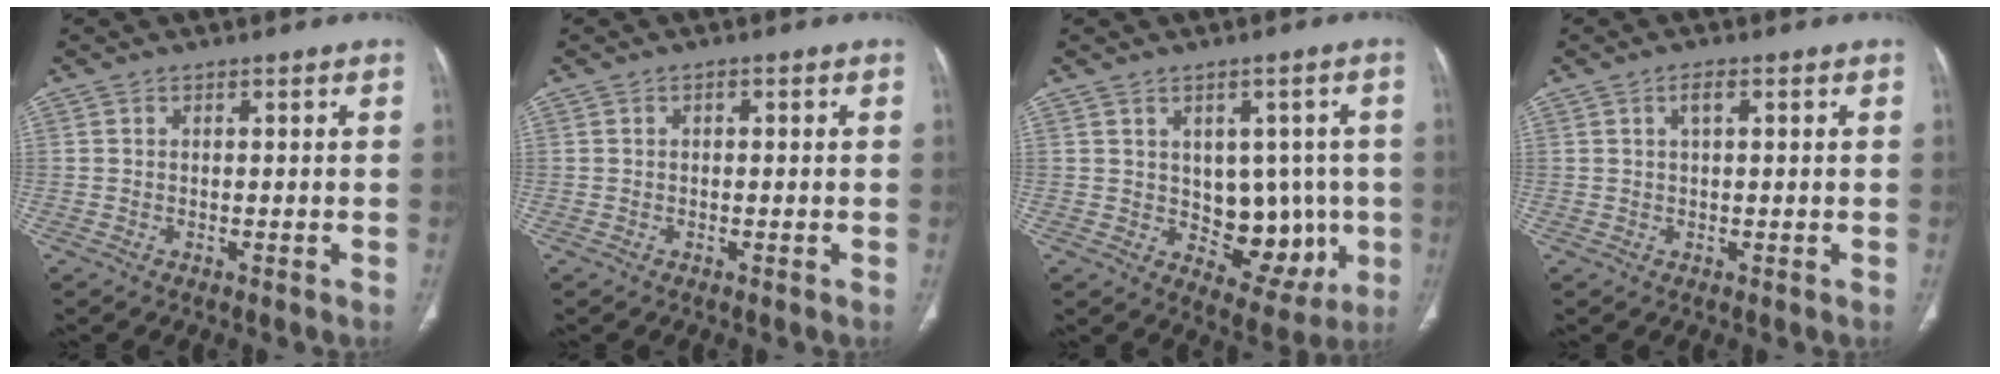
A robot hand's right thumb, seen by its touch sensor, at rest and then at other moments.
{"total": 0.7, "force": [0.2, 0.5, 0.5], "torque": [-0.006, 0.002, 0.001]}
{"total": 11.4, "force": [-0.7, 7.7, 8.4], "torque": [-0.058, -0.002, 0.009]}
{"total": 2.0, "force": [0.7, 0.8, 1.7], "torque": [-0.032, 0.003, 0.013]}